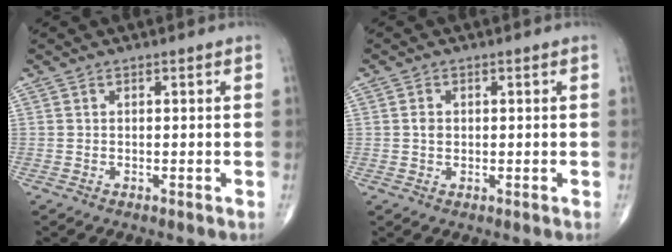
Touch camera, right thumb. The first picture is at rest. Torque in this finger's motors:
{"motor_torque": [0.17, -0.75, -0.04, -0.20, -0.01]}